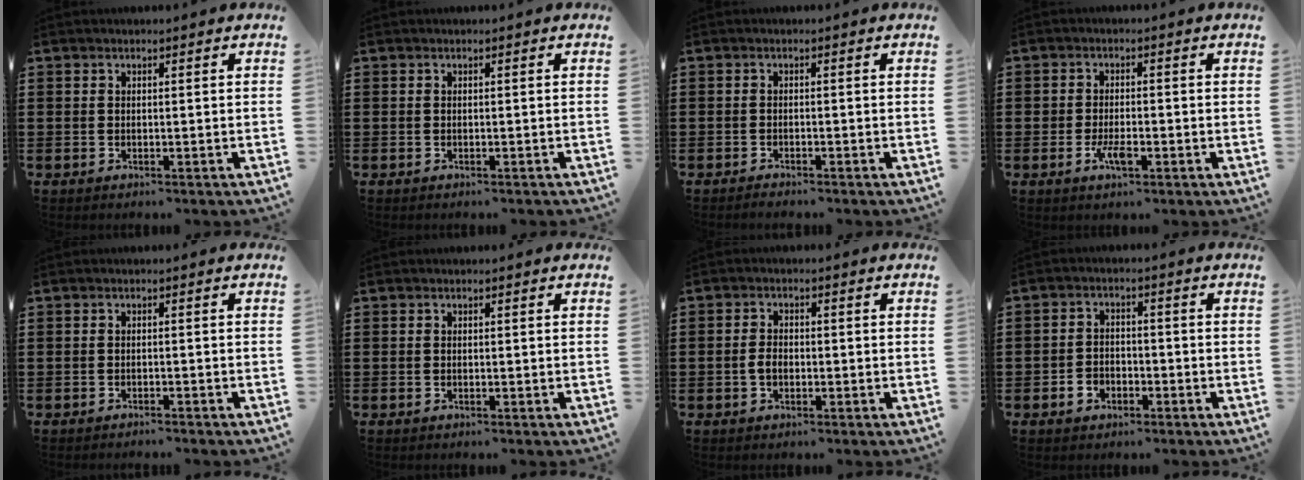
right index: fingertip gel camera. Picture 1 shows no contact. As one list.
[{"total": 0.0}, {"total": 1.0, "force": [-1.0, 0.1, -0.1], "torque": [-0.002, 0.003, -0.021]}, {"total": 3.1, "force": [-1.4, 1.2, 2.5], "torque": [-0.058, -0.003, -0.028]}, {"total": 0.8, "force": [-0.8, 0.0, 0.0], "torque": [-0.004, 0.001, -0.017]}, {"total": 0.0}, {"total": 2.2, "force": [-0.6, 1.3, 1.6], "torque": [-0.040, 0.001, -0.013]}, {"total": 2.4, "force": [-1.6, 1.8, 0.7], "torque": [-0.016, 0.005, -0.033]}]